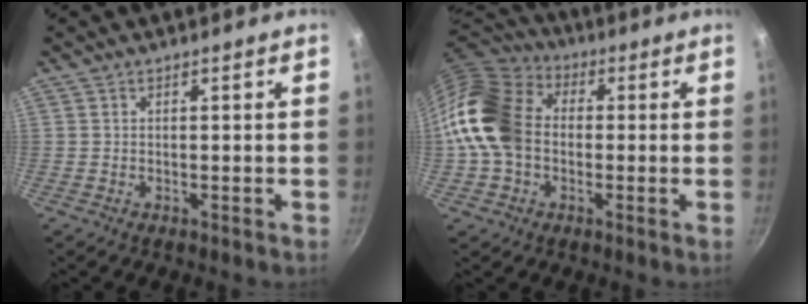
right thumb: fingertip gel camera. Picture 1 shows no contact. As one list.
[{"total": 16.9, "force": [-0.8, 13.1, 10.7], "torque": [-0.188, 0.034, -0.029]}]